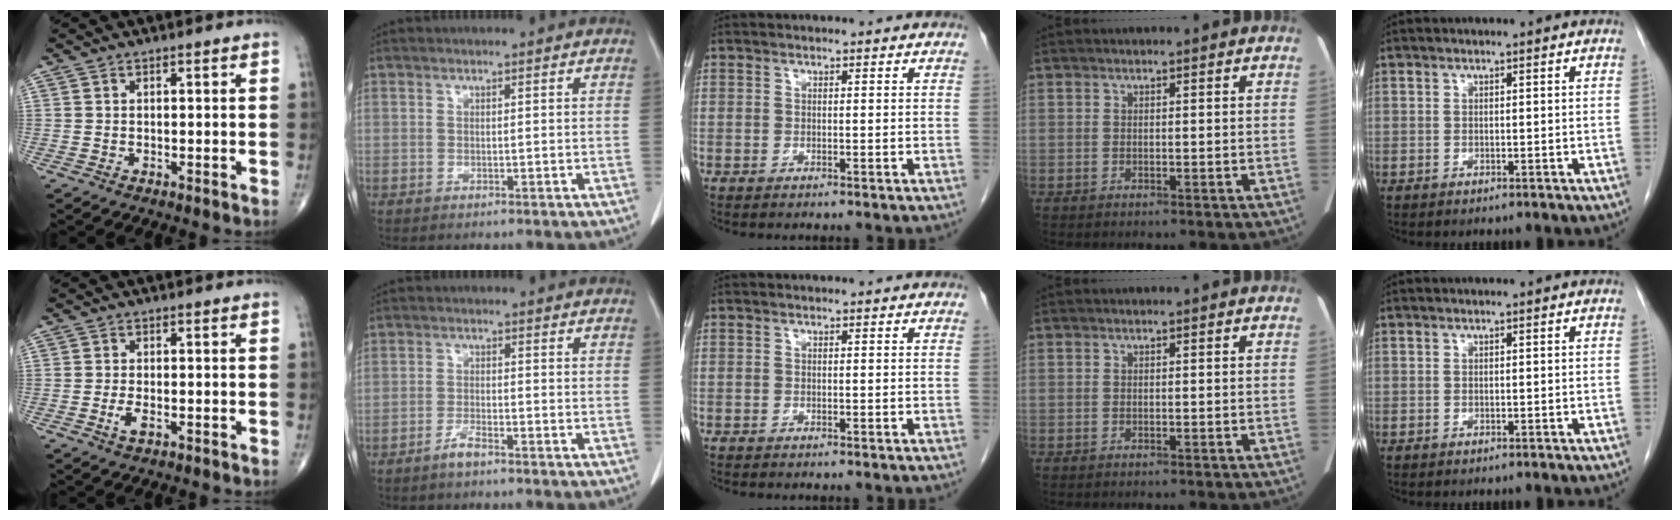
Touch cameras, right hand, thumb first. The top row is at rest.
{"thumb": {"total": 2.3, "force": [-0.9, 1.0, 1.9], "torque": [-0.042, -0.001, -0.017]}, "index": {"total": 2.3, "force": [-1.8, 0.2, 1.3], "torque": [-0.031, -0.003, -0.033]}}